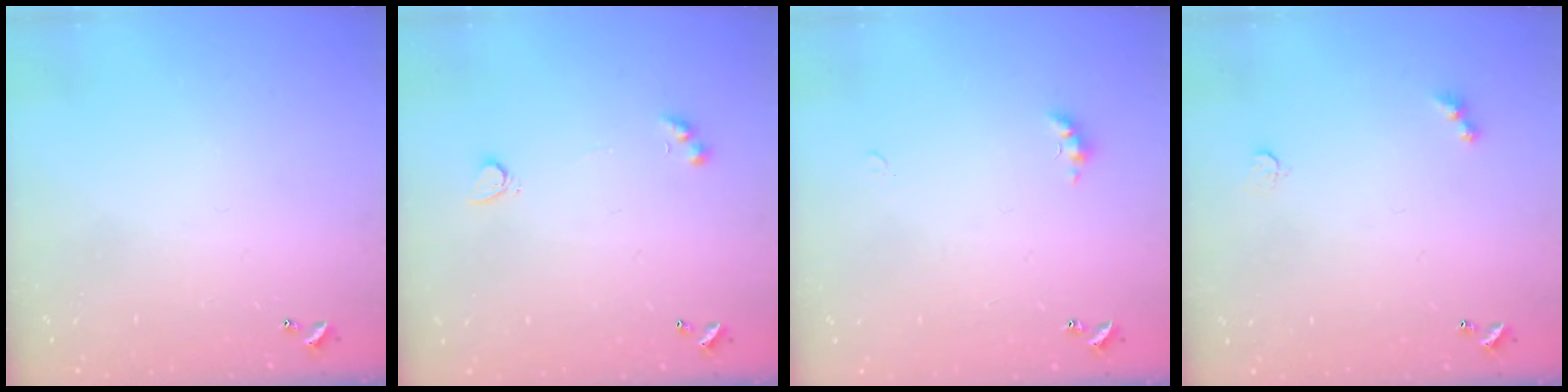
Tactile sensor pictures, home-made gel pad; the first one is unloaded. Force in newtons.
{"total": 2.9, "press": 2.6, "slide": 1.3}
{"total": 3.2, "press": 3.1, "slide": 0.6}
{"total": 2.9, "press": 2.8, "slide": 0.7}